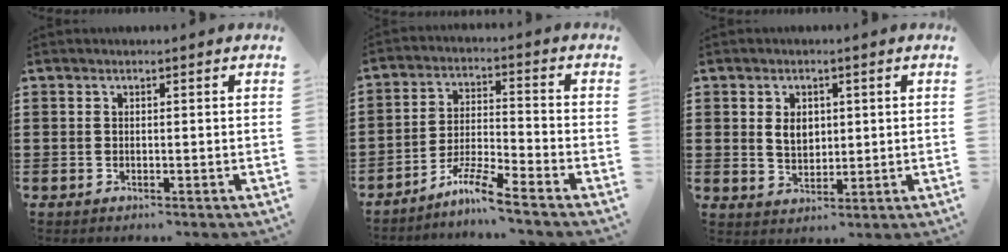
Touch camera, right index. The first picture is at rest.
{"total": 6.2, "force": [-5.4, -0.2, 3.2], "torque": [-0.075, -0.008, -0.106]}
{"total": 3.7, "force": [0.7, 2.7, 2.5], "torque": [-0.048, 0.007, 0.010]}